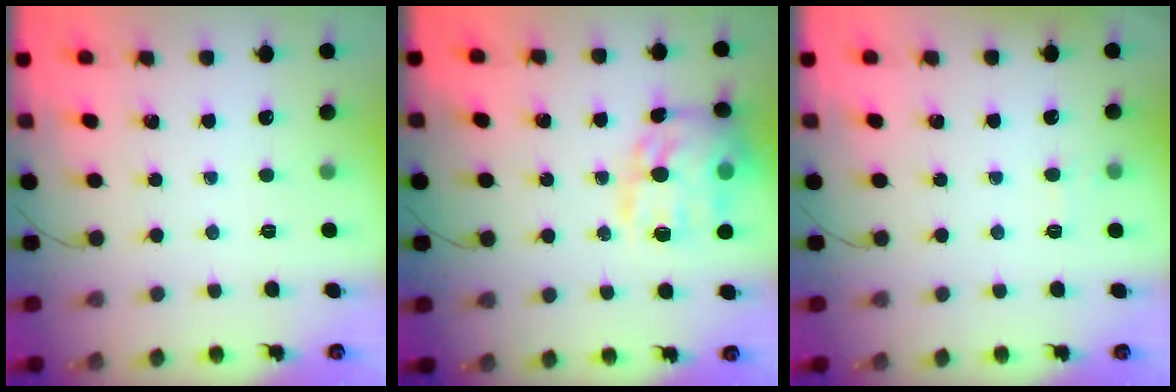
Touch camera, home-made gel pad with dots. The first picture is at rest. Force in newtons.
{"total": 19.3, "press": 19.2, "slide": 1.8}
{"total": 5.4, "press": 5.1, "slide": 1.8}